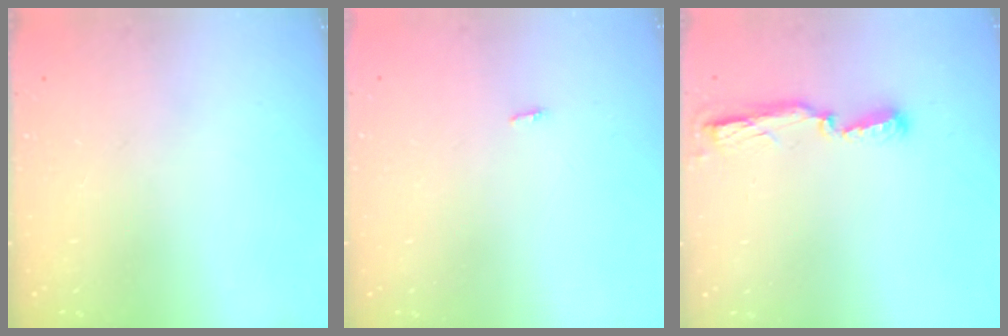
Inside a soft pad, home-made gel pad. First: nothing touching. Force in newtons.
{"total": 2.8, "press": 1.8, "slide": 2.2}
{"total": 9.5, "press": 7.8, "slide": 5.5}